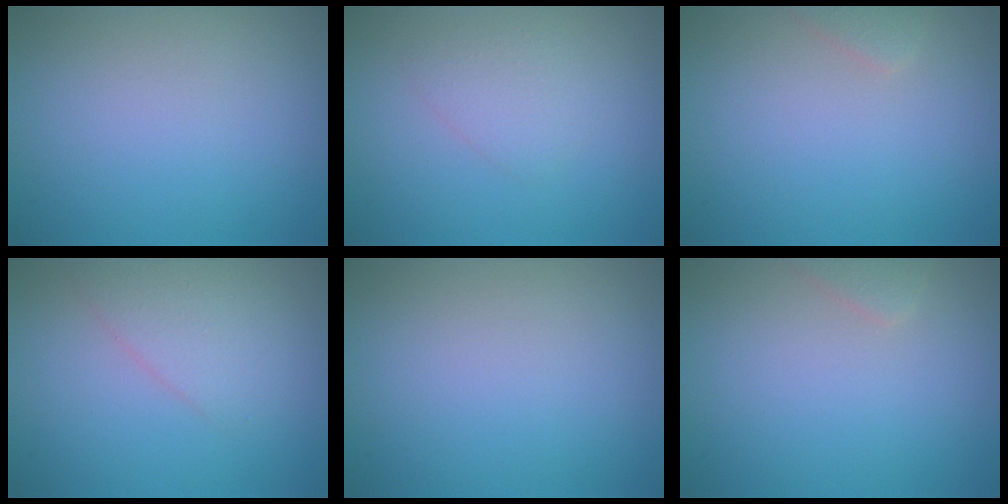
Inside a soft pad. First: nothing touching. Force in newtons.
{"total": 1.6, "press": 1.6, "slide": 0.0}
{"total": 1.1, "press": 1.1, "slide": 0.1}
{"total": 2.3, "press": 2.3, "slide": 0.2}
{"total": 0.0}
{"total": 1.1, "press": 1.1, "slide": 0.1}